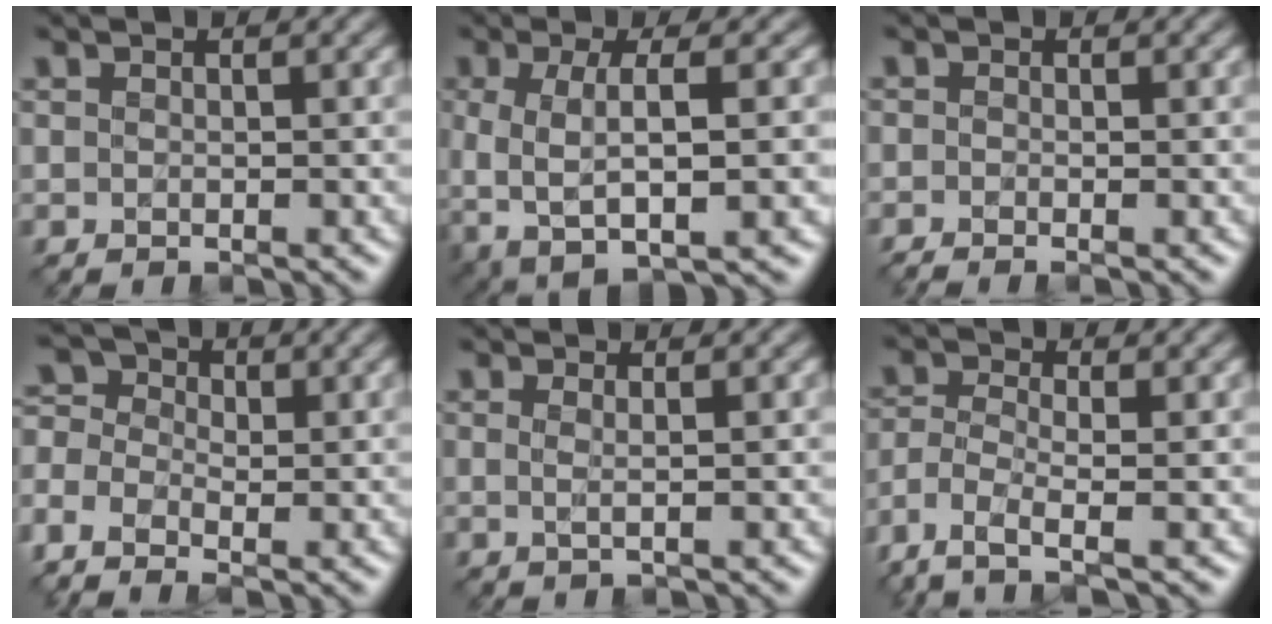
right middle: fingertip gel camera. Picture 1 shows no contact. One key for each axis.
{"total": 6.6, "fx": -1.0, "fy": 2.3, "fz": 6.2, "tx": -0.115, "ty": -0.012, "tz": -0.016}
{"total": 1.2, "fx": -0.8, "fy": 0.2, "fz": 0.9, "tx": -0.016, "ty": -0.012, "tz": -0.020}
{"total": 5.5, "fx": -2.4, "fy": 3.5, "fz": 3.4, "tx": -0.081, "ty": 0.003, "tz": -0.045}
{"total": 1.3, "fx": 0.1, "fy": 0.4, "fz": 1.2, "tx": -0.020, "ty": -0.001, "tz": -0.003}
{"total": 4.7, "fx": -3.2, "fy": 1.5, "fz": 3.1, "tx": -0.074, "ty": -0.009, "tz": -0.073}